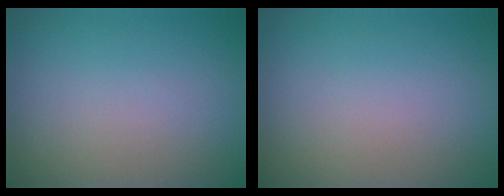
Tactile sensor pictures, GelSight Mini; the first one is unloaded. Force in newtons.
{"total": 0.0}